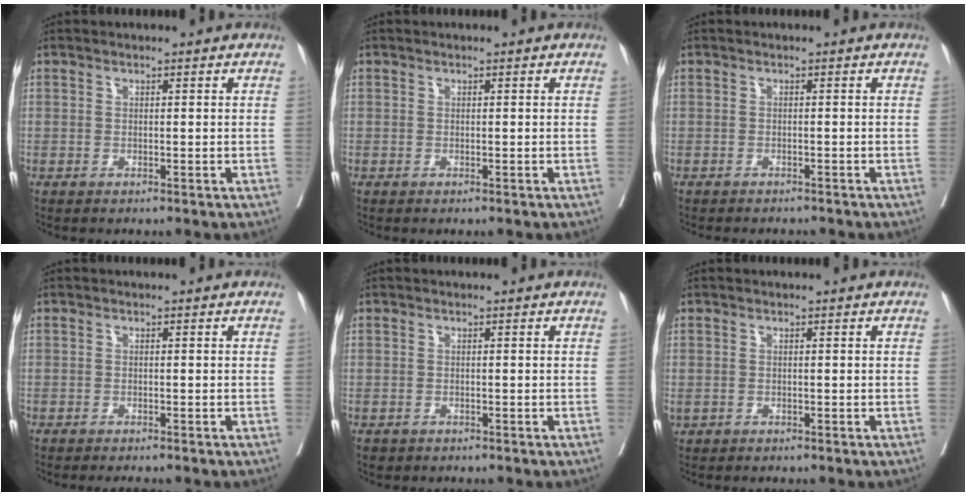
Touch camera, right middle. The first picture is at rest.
{"total": 0.0}
{"total": 4.7, "force": [-4.3, 1.2, 1.5], "torque": [-0.016, -0.003, -0.053]}
{"total": 1.6, "force": [-1.5, 0.0, 0.6], "torque": [-0.008, -0.004, -0.022]}
{"total": 0.9, "force": [-0.6, 0.7, 0.1], "torque": [-0.009, 0.001, -0.004]}
{"total": 0.8, "force": [-0.2, 0.7, 0.4], "torque": [-0.009, 0.002, 0.003]}